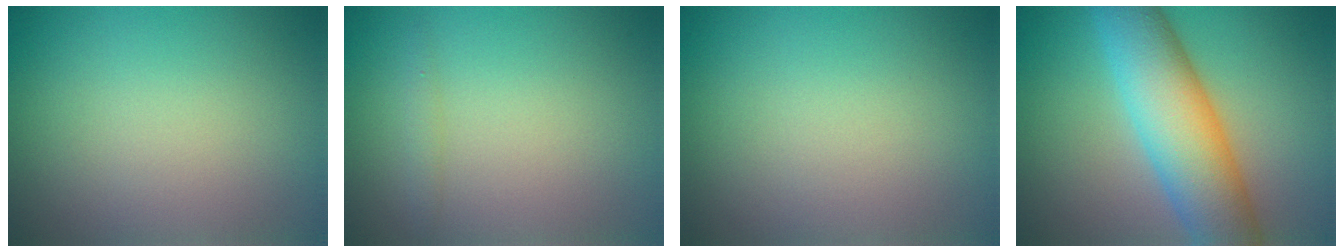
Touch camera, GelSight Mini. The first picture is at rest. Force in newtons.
{"total": 0.8, "press": 0.8, "slide": 0.0}
{"total": 0.0}
{"total": 9.5, "press": 9.5, "slide": 0.2}